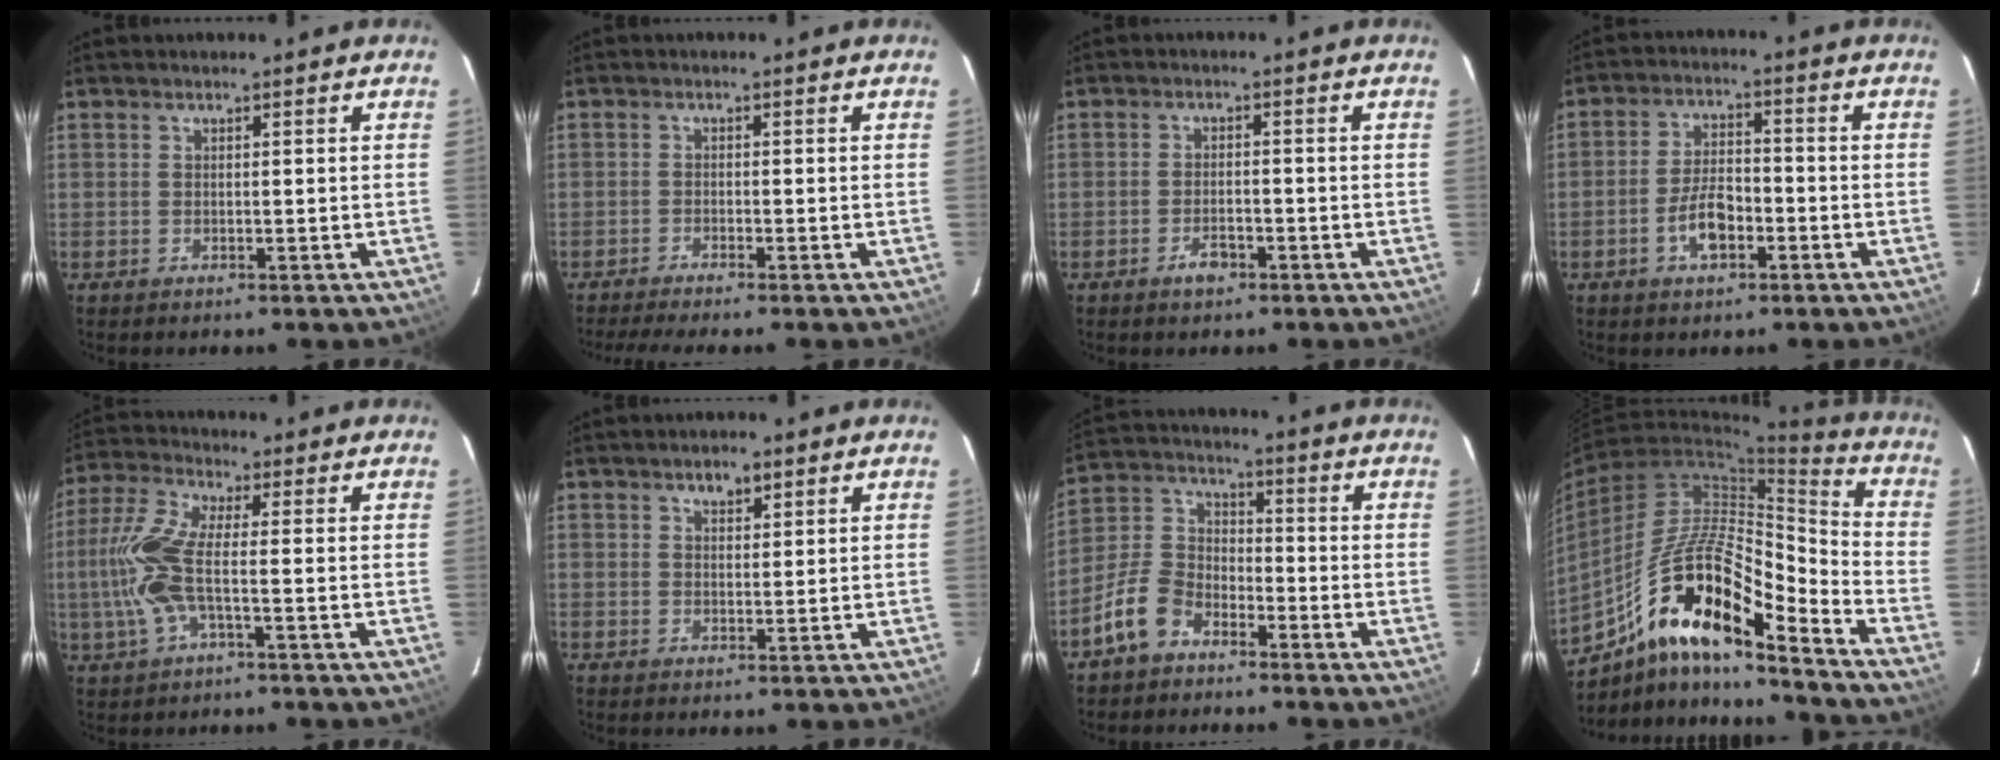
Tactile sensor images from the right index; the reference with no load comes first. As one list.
[{"total": 4.1, "force": [-3.7, -0.5, 1.7], "torque": [-0.044, -0.007, -0.065]}, {"total": 3.1, "force": [-2.0, 1.6, 1.9], "torque": [-0.040, 0.001, -0.033]}, {"total": 6.9, "force": [-2.9, 3.4, 5.2], "torque": [-0.106, 0.009, -0.048]}, {"total": 9.7, "force": [-1.6, 2.5, 9.2], "torque": [-0.215, 0.003, -0.033]}, {"total": 2.6, "force": [1.6, 1.4, 1.5], "torque": [-0.020, 0.007, 0.026]}, {"total": 9.2, "force": [-6.2, 5.4, 4.1], "torque": [-0.095, 0.027, -0.124]}, {"total": 19.2, "force": [-11.8, 4.8, 14.3], "torque": [-0.261, 0.002, -0.227]}]